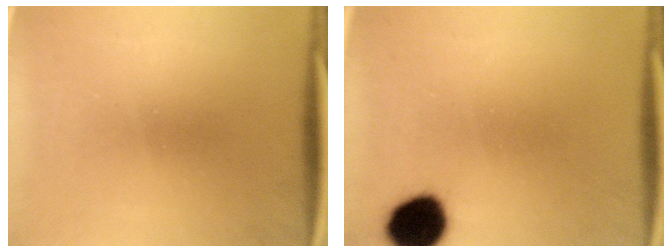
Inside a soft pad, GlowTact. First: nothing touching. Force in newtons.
{"total": 10.3}